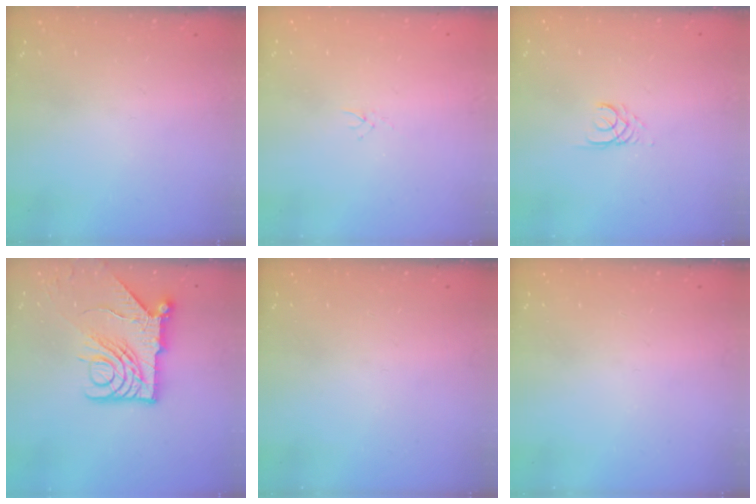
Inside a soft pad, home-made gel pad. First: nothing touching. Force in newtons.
{"total": 1.0, "press": 1.0, "slide": 0.3}
{"total": 2.6, "press": 2.6, "slide": 0.3}
{"total": 14.5, "press": 14.4, "slide": 1.7}
{"total": 0.0}
{"total": 0.0}